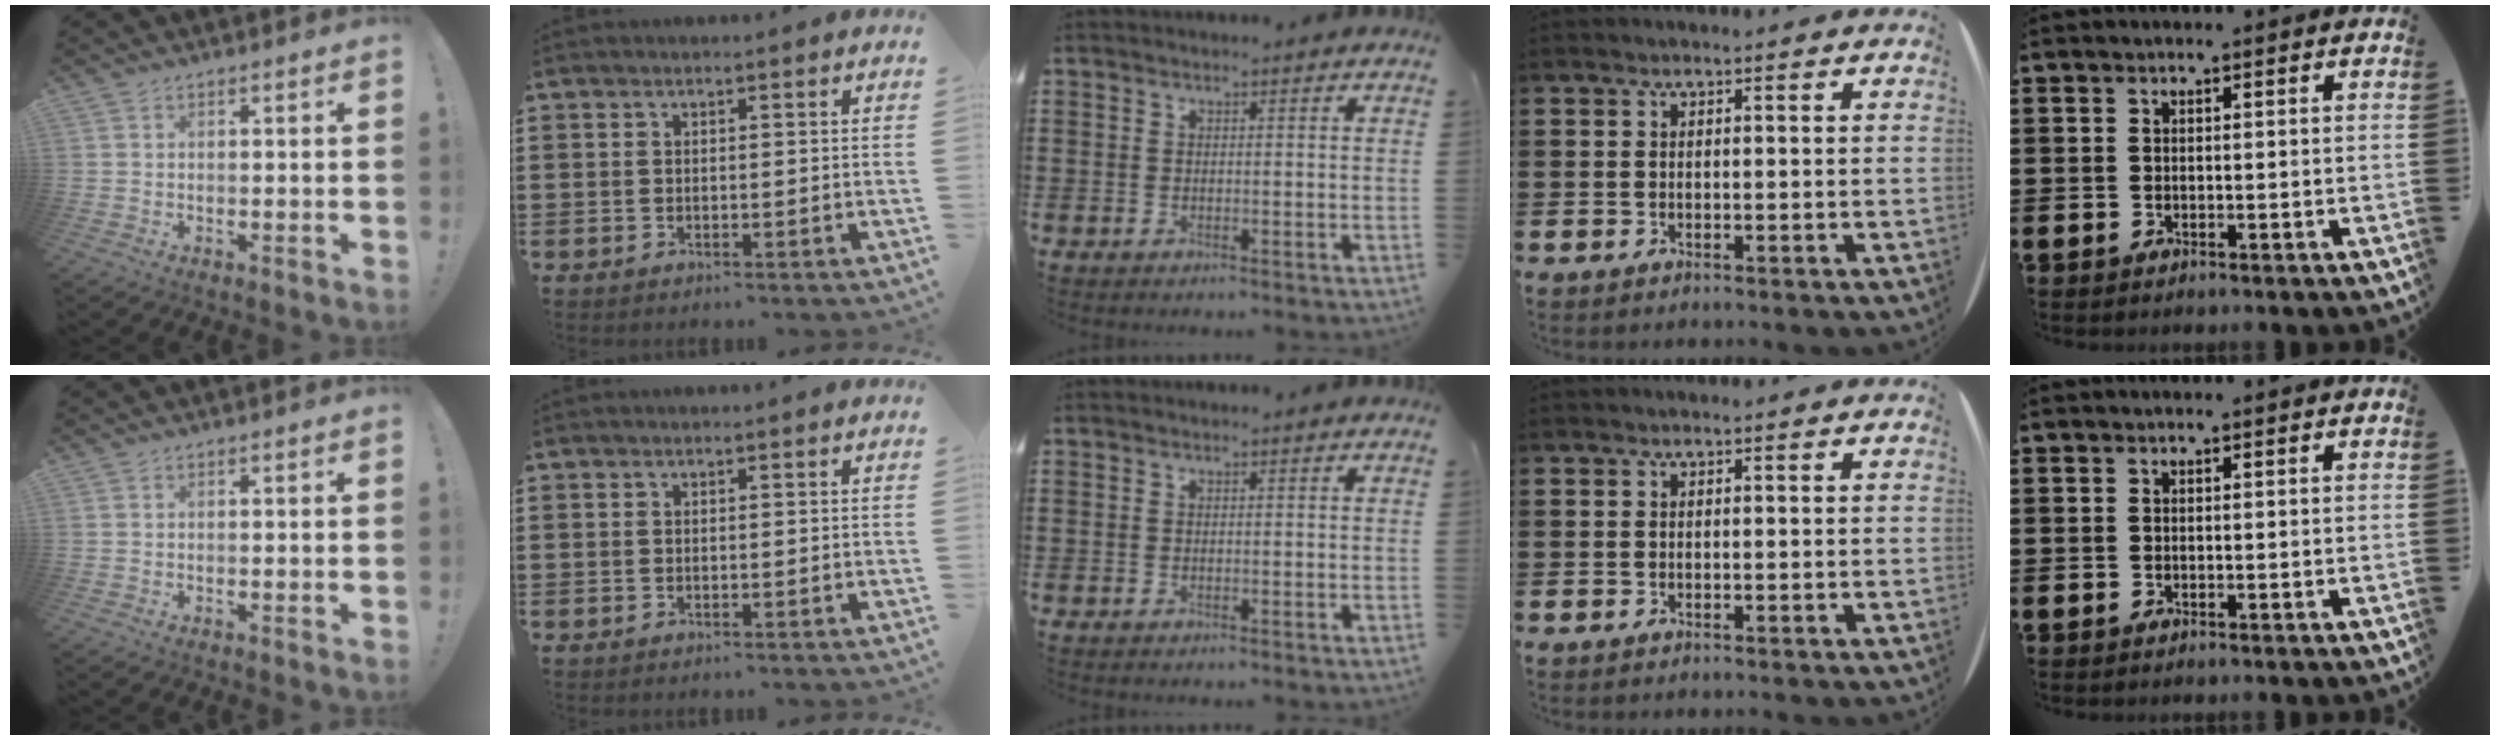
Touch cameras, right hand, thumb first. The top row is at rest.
{}